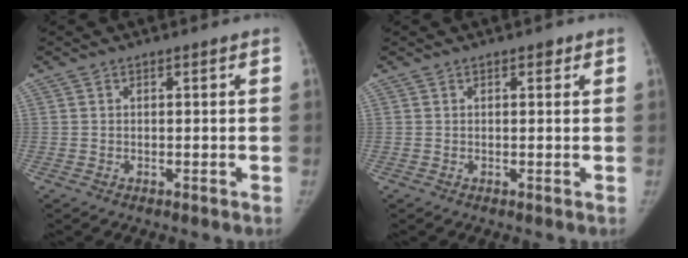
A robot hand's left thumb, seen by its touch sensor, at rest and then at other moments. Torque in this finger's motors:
{"motor_torque": [0.14, -0.02, 0.04, -0.52, 0.06]}